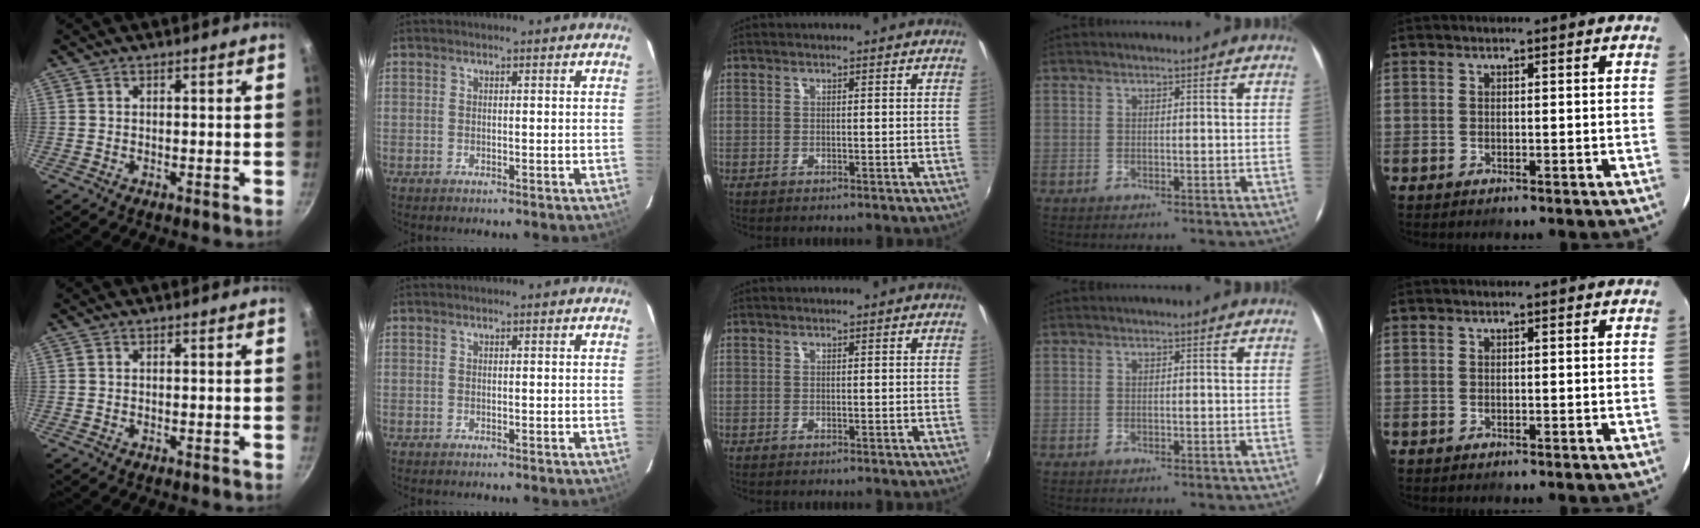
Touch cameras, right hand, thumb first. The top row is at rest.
{}